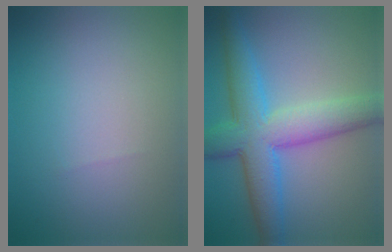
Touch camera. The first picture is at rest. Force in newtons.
{"total": 8.0, "press": 8.0, "slide": 0.3}